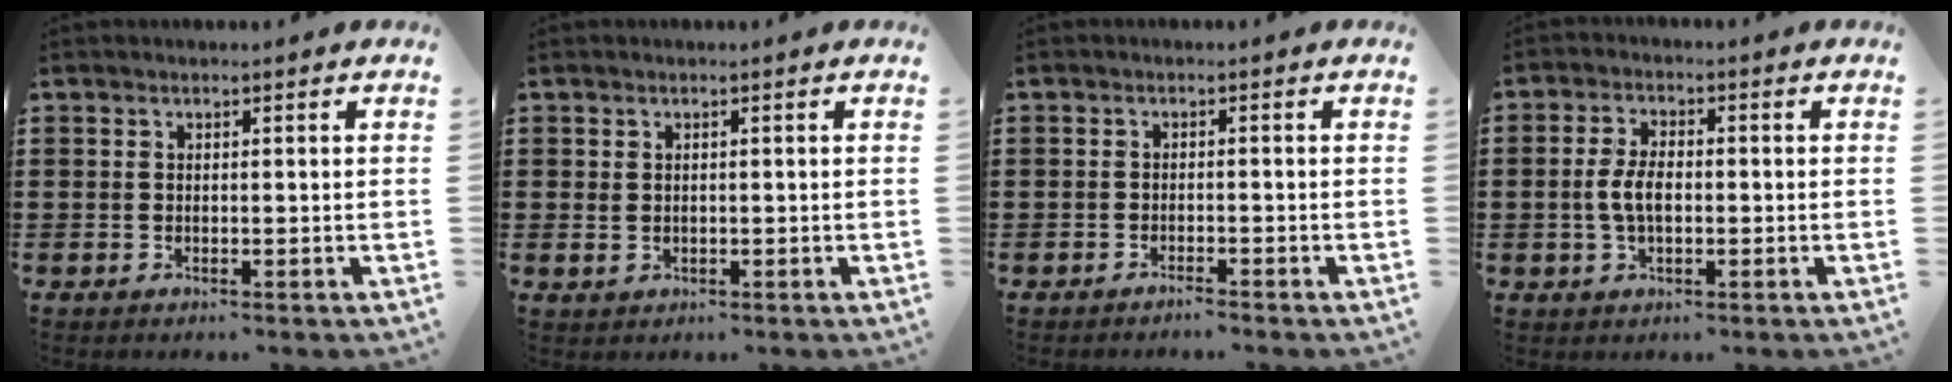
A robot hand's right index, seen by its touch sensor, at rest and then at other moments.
{"total": 1.0, "force": [0.3, 0.8, 0.5], "torque": [-0.012, 0.006, 0.004]}
{"total": 1.1, "force": [-1.1, -0.2, 0.2], "torque": [-0.006, 0.000, -0.021]}
{"total": 4.7, "force": [-0.5, 2.4, 4.0], "torque": [-0.096, -0.002, -0.015]}